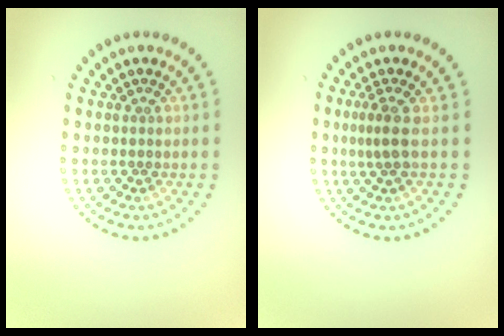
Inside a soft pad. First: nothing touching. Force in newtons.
{"total": 1.8, "press": 1.3, "slide": 1.2}